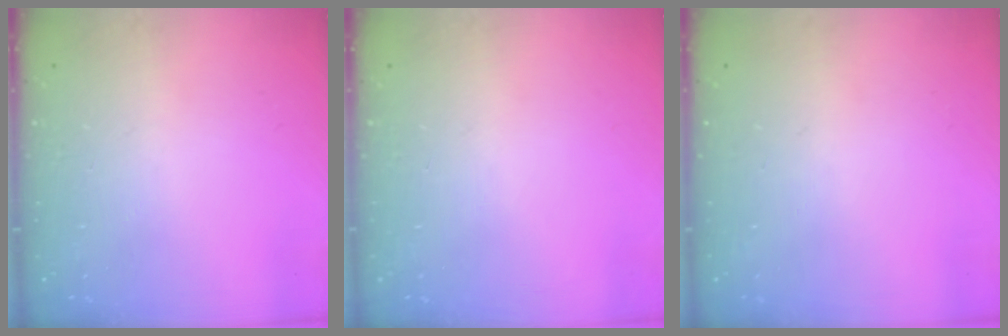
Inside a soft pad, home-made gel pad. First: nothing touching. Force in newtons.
{"total": 0.0}
{"total": 0.0}